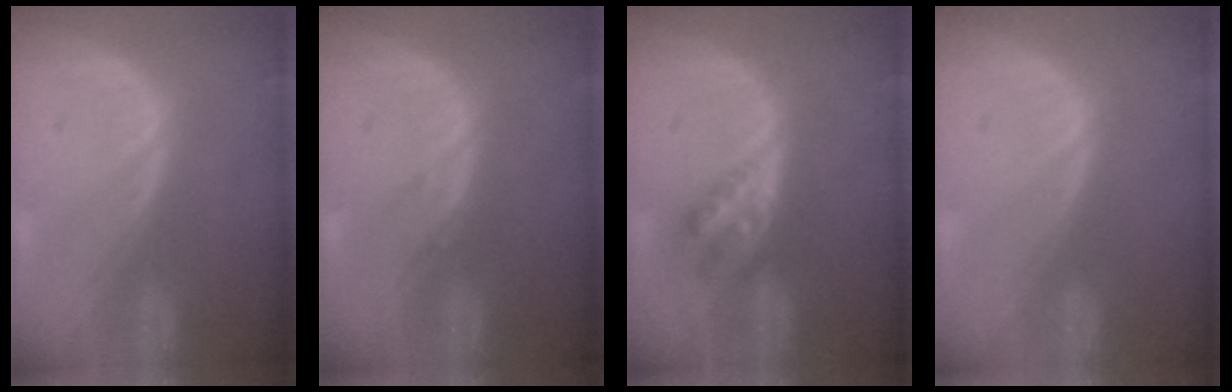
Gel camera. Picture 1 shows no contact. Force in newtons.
{"total": 0.7, "press": 0.7, "slide": 0.3}
{"total": 4.5, "press": 3.9, "slide": 2.2}
{"total": 0.0}